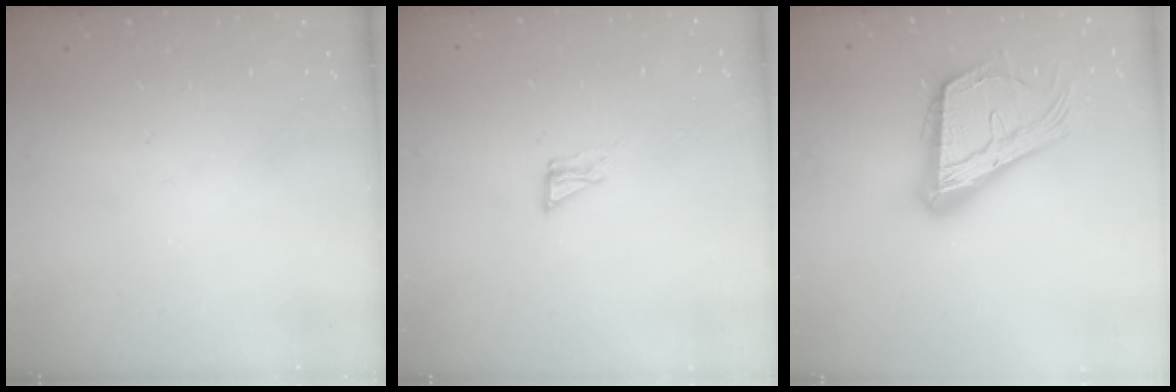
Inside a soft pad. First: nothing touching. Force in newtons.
{"total": 4.3, "press": 4.2, "slide": 0.3}
{"total": 21.0, "press": 20.9, "slide": 2.7}